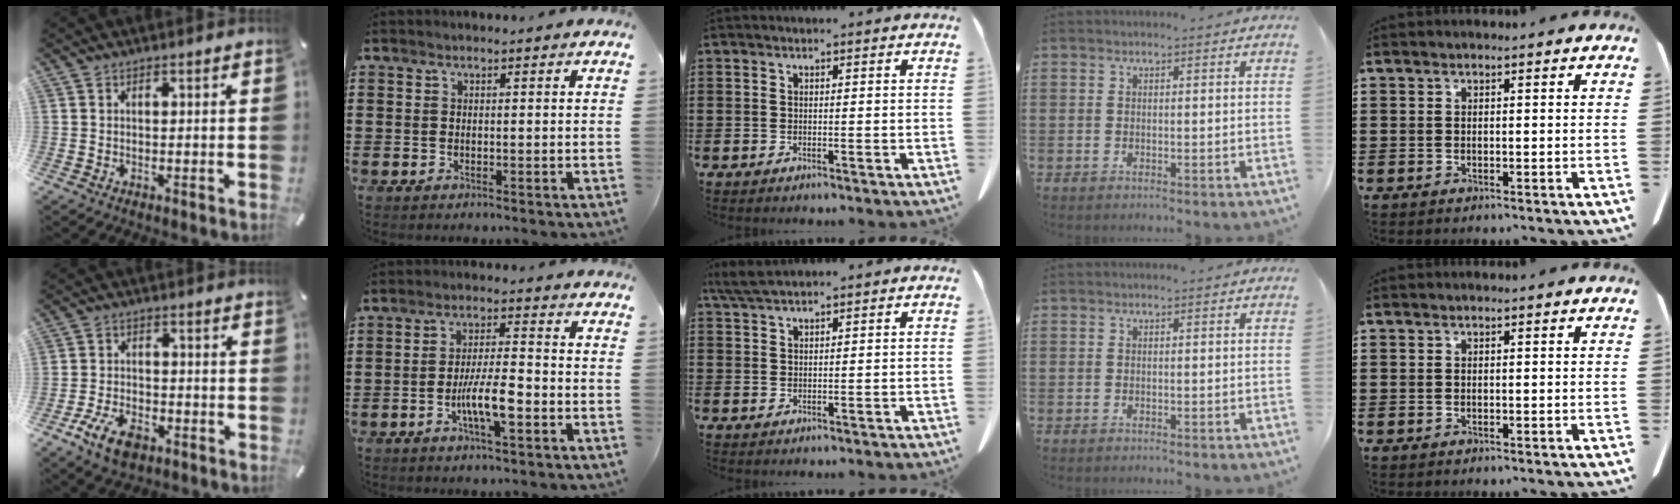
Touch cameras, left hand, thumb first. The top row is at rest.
{"thumb": {"total": 8.3, "force": [-4.3, 4.8, 5.1], "torque": [-0.107, 0.017, -0.079]}, "index": {"total": 7.2, "force": [-2.5, 1.8, 6.5], "torque": [-0.127, -0.002, -0.047]}, "middle": {"total": 3.0, "force": [2.4, 0.3, 1.8], "torque": [-0.041, 0.000, 0.046]}}